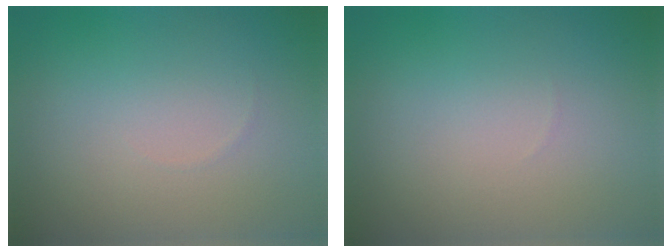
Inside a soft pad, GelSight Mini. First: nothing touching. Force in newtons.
{"total": 0.0}